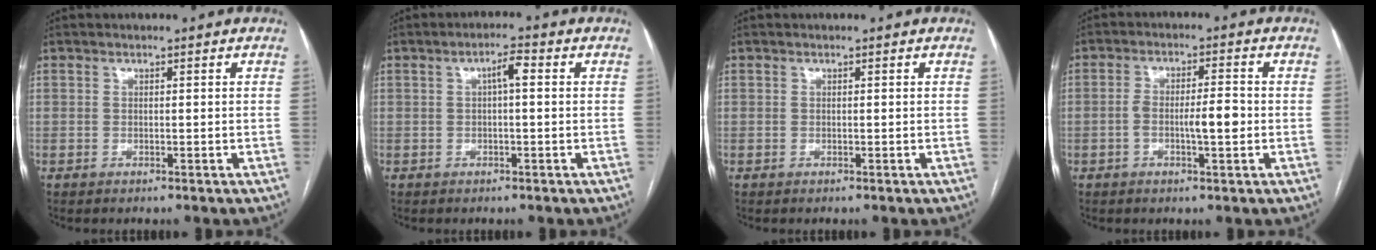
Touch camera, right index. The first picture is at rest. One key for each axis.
{"total": 2.9, "fx": 0.4, "fy": 0.6, "fz": 2.8, "tx": -0.047, "ty": 0.008, "tz": 0.007}
{"total": 0.0}
{"total": 5.2, "fx": -1.1, "fy": 1.0, "fz": 5.0, "tx": -0.091, "ty": 0.011, "tz": -0.015}